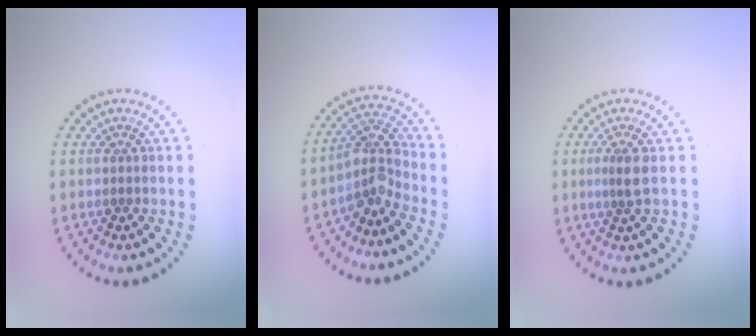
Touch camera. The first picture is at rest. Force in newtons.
{"total": 3.2, "press": 2.5, "slide": 1.9}
{"total": 2.0, "press": 1.5, "slide": 1.3}